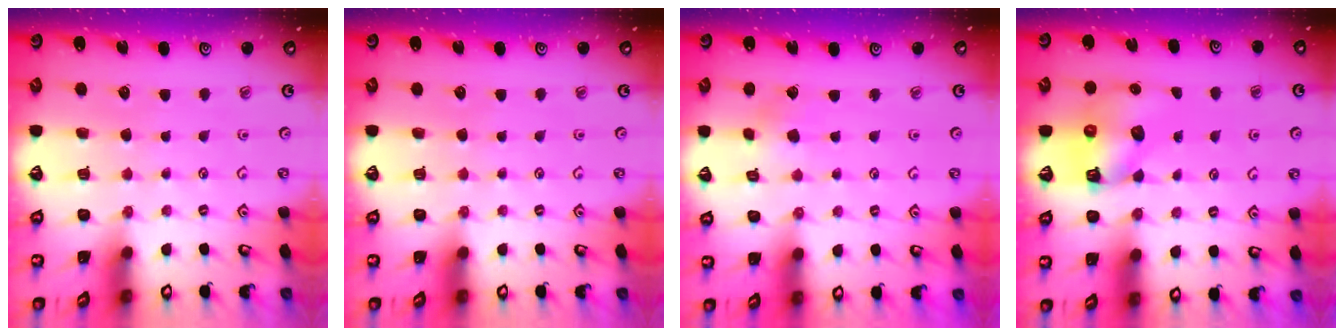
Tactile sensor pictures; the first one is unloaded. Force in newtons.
{"total": 0.0}
{"total": 2.4, "press": 2.4, "slide": 0.3}
{"total": 7.3, "press": 7.3, "slide": 1.0}